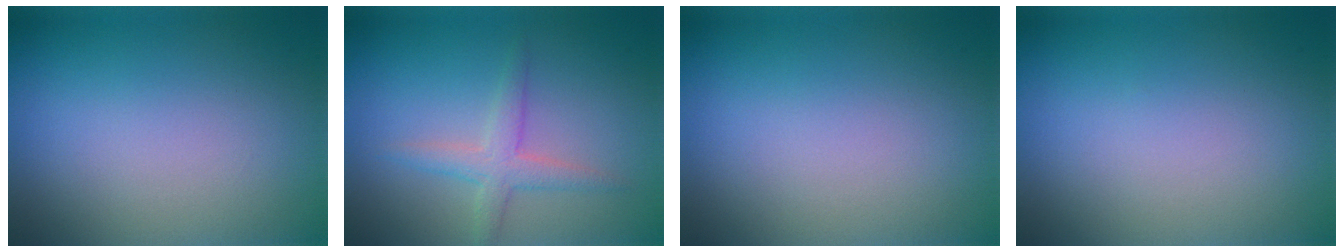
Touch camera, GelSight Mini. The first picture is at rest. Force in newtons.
{"total": 2.5, "press": 2.5, "slide": 0.1}
{"total": 0.0}
{"total": 0.0}